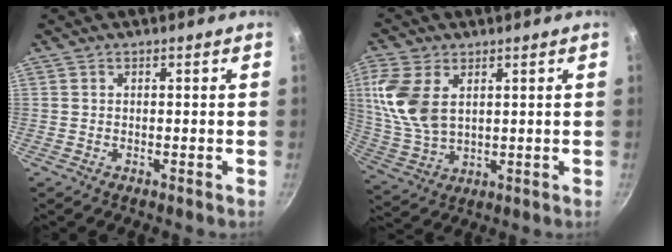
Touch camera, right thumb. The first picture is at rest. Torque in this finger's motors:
{"motor_torque": [0.11, 0.10, 1.15, 0.23, 0.33]}